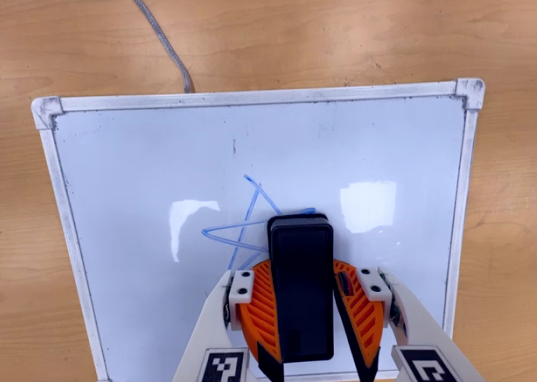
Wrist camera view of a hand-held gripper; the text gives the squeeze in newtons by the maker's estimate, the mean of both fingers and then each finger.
{"total": 12.4, "left": 13.5, "right": 11.3}